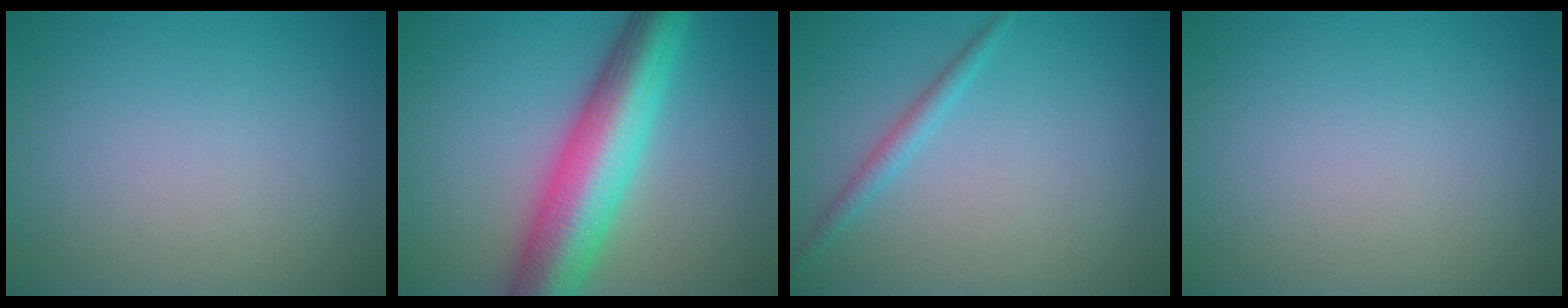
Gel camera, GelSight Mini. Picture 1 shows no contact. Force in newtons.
{"total": 9.8, "press": 9.8, "slide": 0.2}
{"total": 1.5, "press": 1.5, "slide": 0.1}
{"total": 0.0}